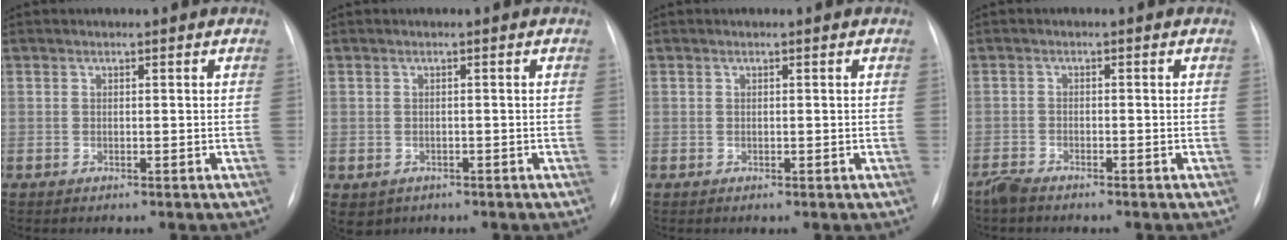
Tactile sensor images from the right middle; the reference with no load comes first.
{"total": 3.0, "force": [-1.6, 2.4, 0.7], "torque": [-0.009, 0.000, -0.016]}
{"total": 0.0}
{"total": 2.2, "force": [-2.1, 0.4, 0.8], "torque": [-0.021, -0.006, -0.039]}